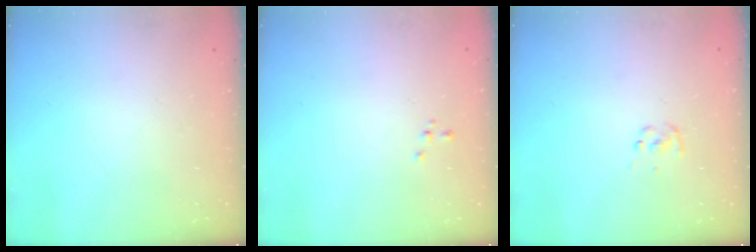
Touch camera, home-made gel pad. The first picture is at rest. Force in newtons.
{"total": 0.5, "press": 0.5, "slide": 0.0}
{"total": 1.1, "press": 1.1, "slide": 0.2}